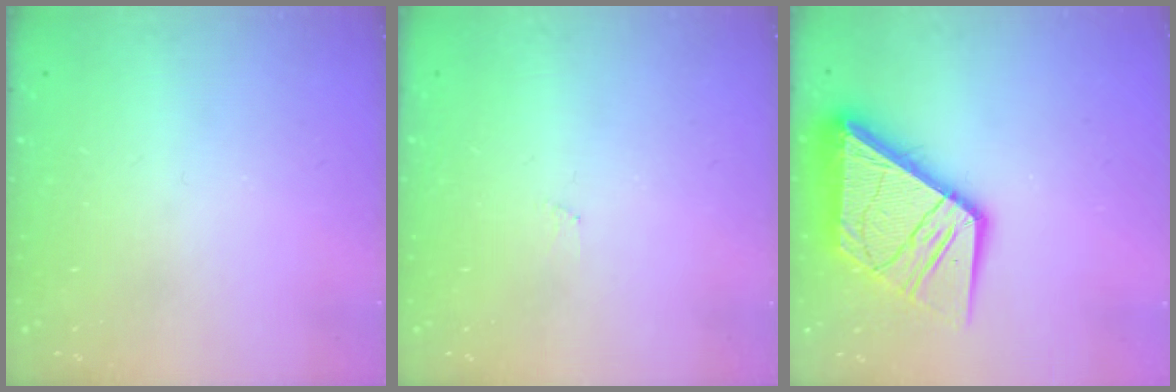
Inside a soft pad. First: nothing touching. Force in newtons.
{"total": 2.8, "press": 2.8, "slide": 0.4}
{"total": 19.2, "press": 19.1, "slide": 2.3}